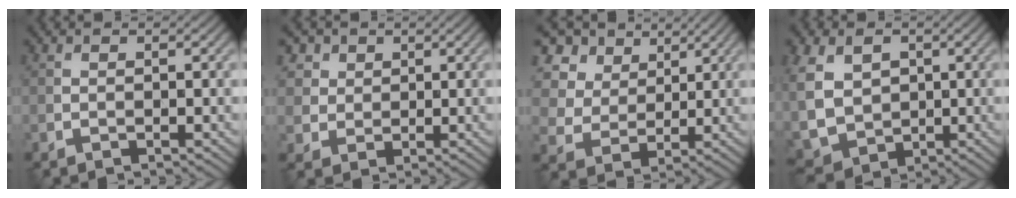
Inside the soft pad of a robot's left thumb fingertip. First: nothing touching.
{"total": 5.5, "force": [2.6, 4.5, 1.9], "torque": [-0.086, -0.003, 0.055]}
{"total": 10.7, "force": [5.3, 7.8, 5.0], "torque": [-0.173, 0.017, 0.116]}
{"total": 9.2, "force": [1.5, 7.2, 5.5], "torque": [-0.175, -0.006, 0.033]}